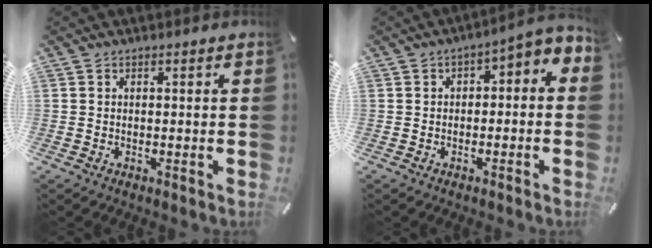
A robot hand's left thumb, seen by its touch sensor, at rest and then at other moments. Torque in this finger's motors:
{"motor_torque": [-0.01, 0.63, 0.51, 0.44, 0.05]}